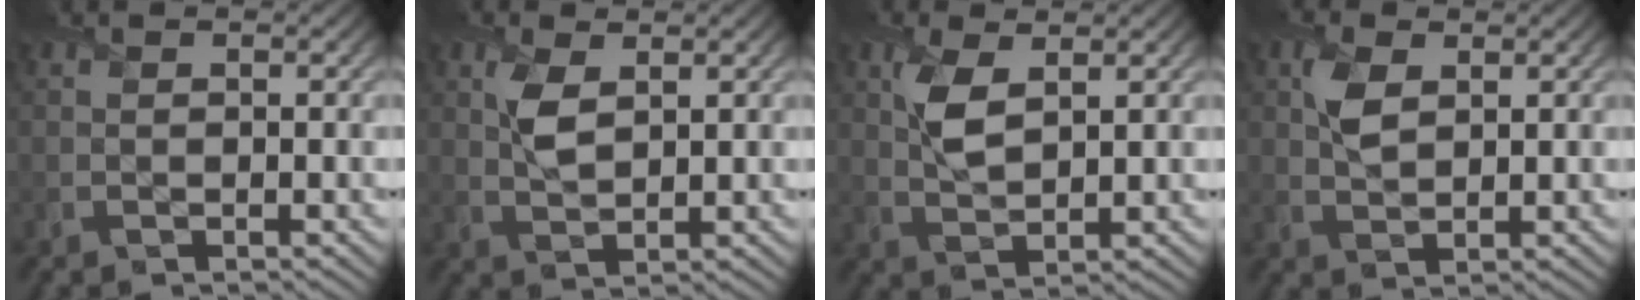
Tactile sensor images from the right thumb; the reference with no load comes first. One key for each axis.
{"total": 3.8, "fx": 1.5, "fy": 1.9, "fz": 2.9, "tx": -0.071, "ty": 0.002, "tz": 0.031}
{"total": 4.8, "fx": 1.9, "fy": 2.2, "fz": 3.7, "tx": -0.094, "ty": 0.002, "tz": 0.040}
{"total": 3.7, "fx": 1.4, "fy": 2.2, "fz": 2.7, "tx": -0.066, "ty": 0.004, "tz": 0.026}